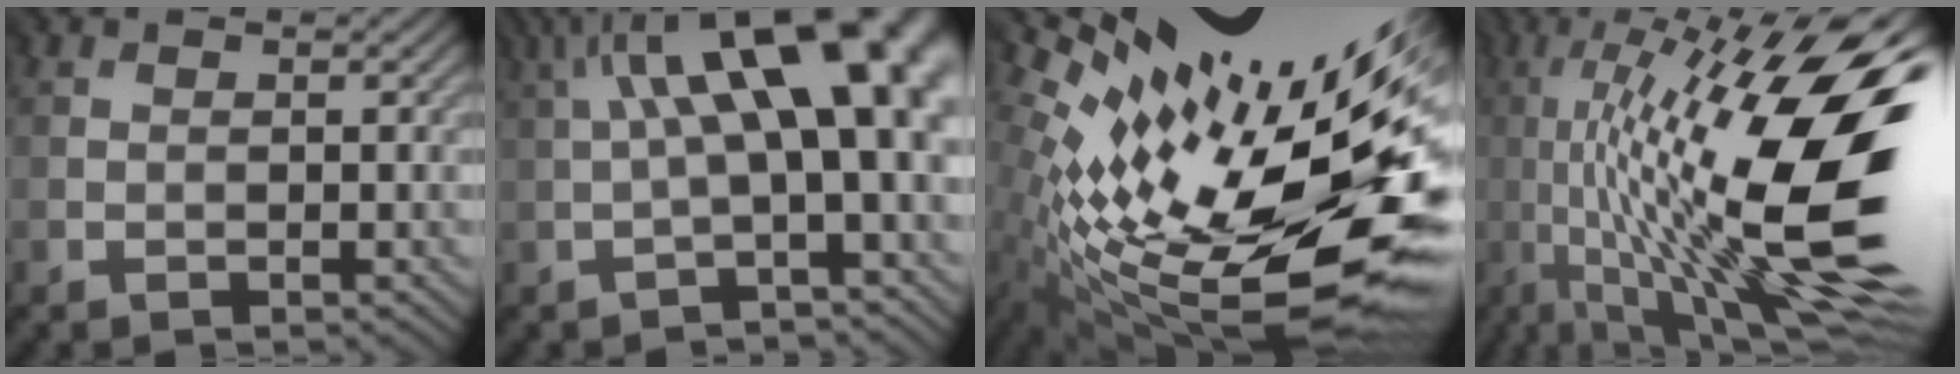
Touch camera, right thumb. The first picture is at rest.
{"total": 13.5, "force": [2.3, 3.9, 12.7], "torque": [-0.196, 0.021, 0.046]}
{"total": 17.5, "force": [0.6, 6.7, 16.1], "torque": [-0.279, -0.047, 0.028]}
{"total": 19.8, "force": [-0.1, 6.1, 18.8], "torque": [-0.314, 0.000, -0.001]}